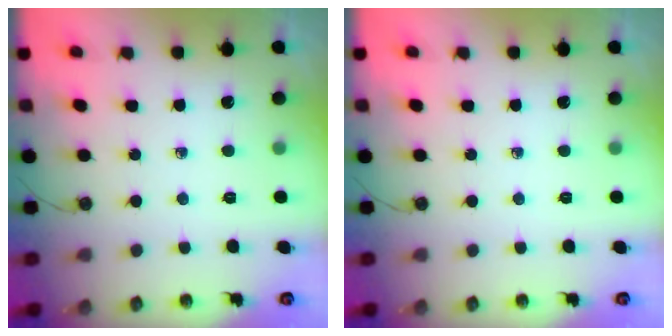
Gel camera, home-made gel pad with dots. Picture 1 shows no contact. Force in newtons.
{"total": 0.0}